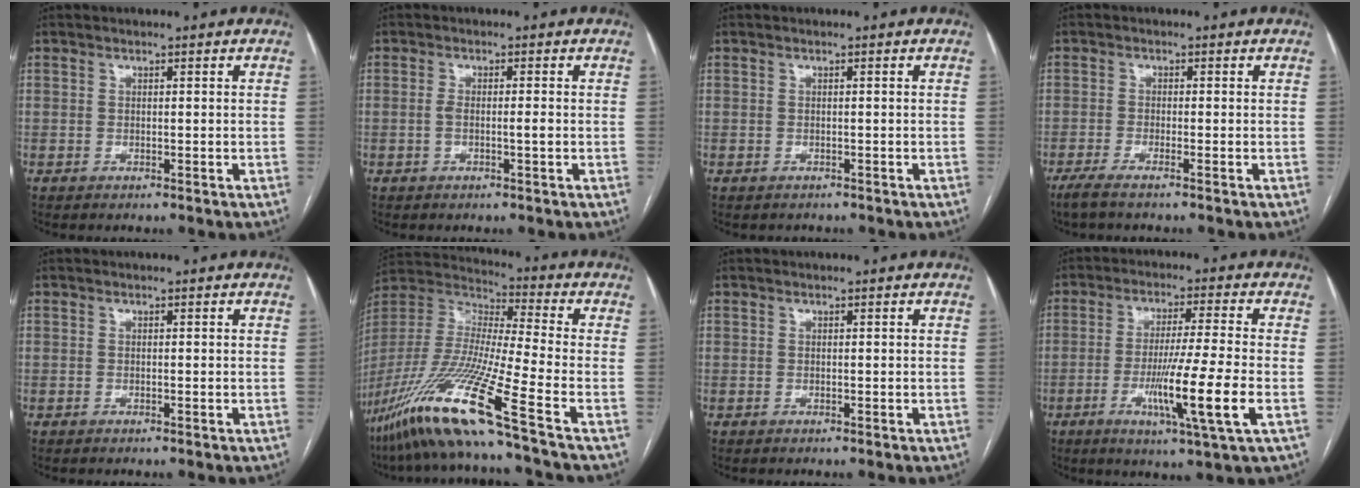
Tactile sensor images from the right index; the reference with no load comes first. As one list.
[{"total": 2.2, "force": [-0.5, 0.2, 2.1], "torque": [-0.043, 0.003, -0.008]}, {"total": 0.8, "force": [-0.7, 0.5, 0.1], "torque": [-0.007, 0.001, -0.009]}, {"total": 3.6, "force": [-2.7, -0.1, 2.3], "torque": [-0.038, -0.005, -0.051]}, {"total": 0.0}, {"total": 20.4, "force": [-13.4, -2.1, 15.3], "torque": [-0.347, -0.050, -0.259]}, {"total": 0.0}, {"total": 12.0, "force": [-3.5, -1.2, 11.4], "torque": [-0.207, -0.026, -0.066]}]